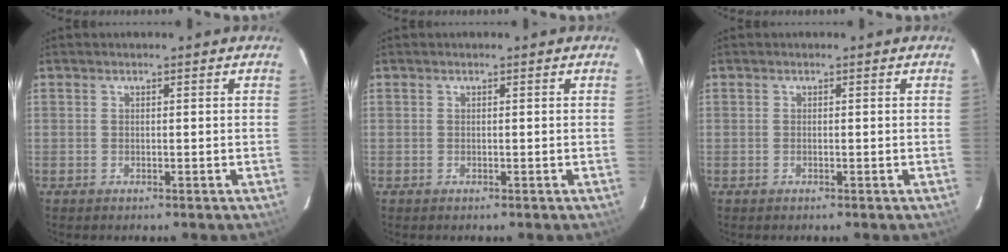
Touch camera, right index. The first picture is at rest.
{"total": 0.0}
{"total": 0.0}